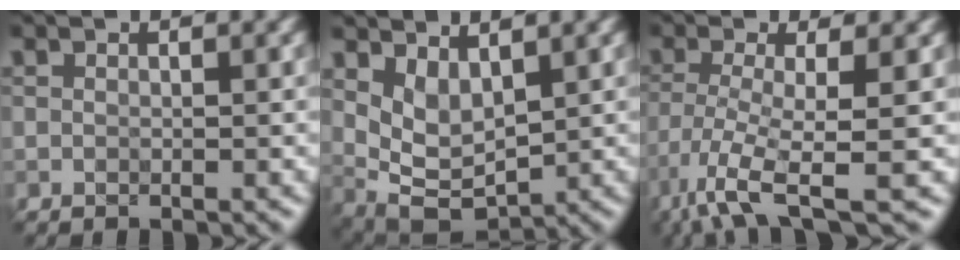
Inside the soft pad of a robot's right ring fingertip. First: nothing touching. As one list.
[{"total": 3.6, "force": [1.7, 2.1, 2.5], "torque": [-0.058, -0.014, 0.040]}, {"total": 6.6, "force": [-3.8, 1.3, 5.2], "torque": [-0.105, -0.010, -0.081]}]